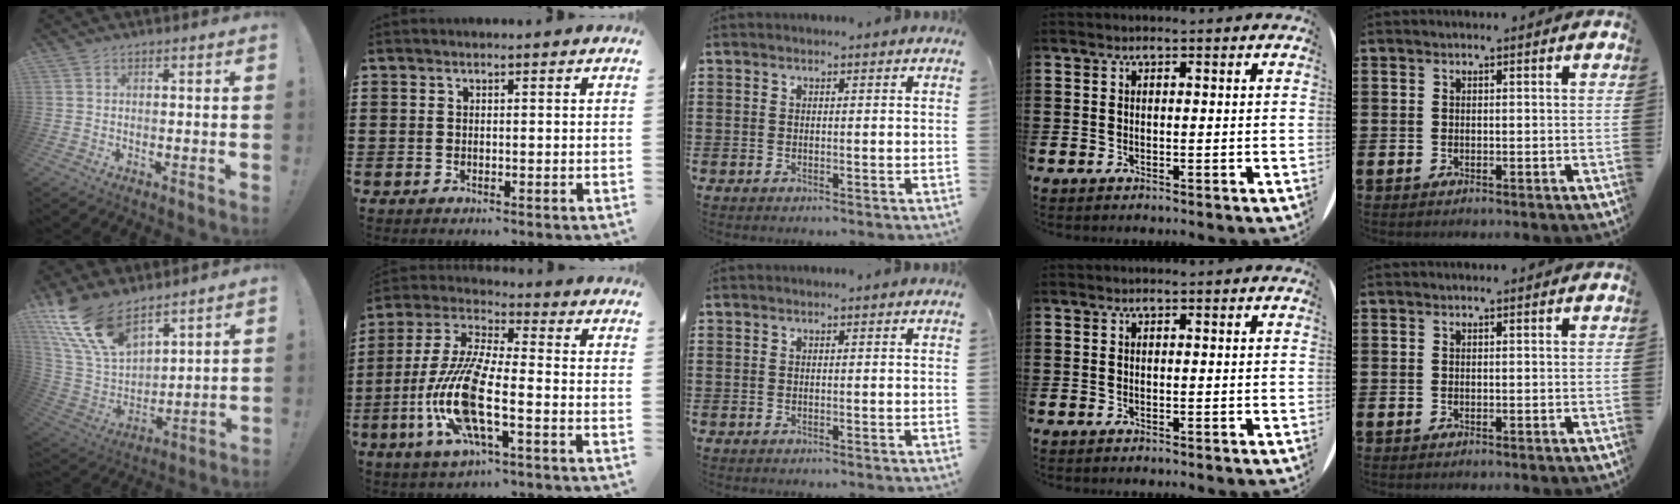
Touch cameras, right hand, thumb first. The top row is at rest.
{"thumb": {"total": 17.4, "force": [12.5, 8.2, 8.9], "torque": [-0.201, -0.076, 0.239]}, "index": {"total": 13.0, "force": [-4.6, 3.2, 11.7], "torque": [-0.269, -0.022, -0.091]}}